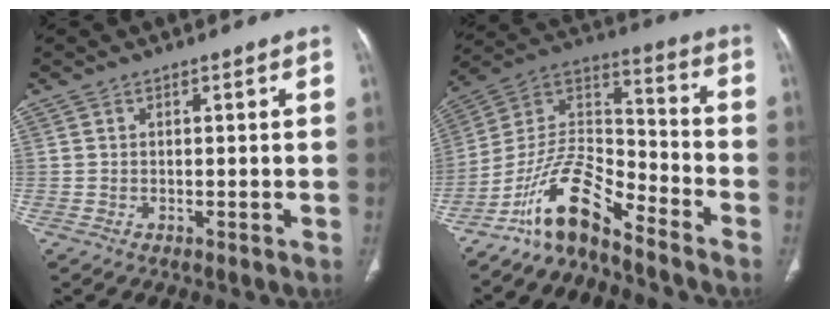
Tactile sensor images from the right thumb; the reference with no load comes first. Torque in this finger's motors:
{"motor_torque": [2.58, 0.43, 1.40, -1.37, 0.45]}